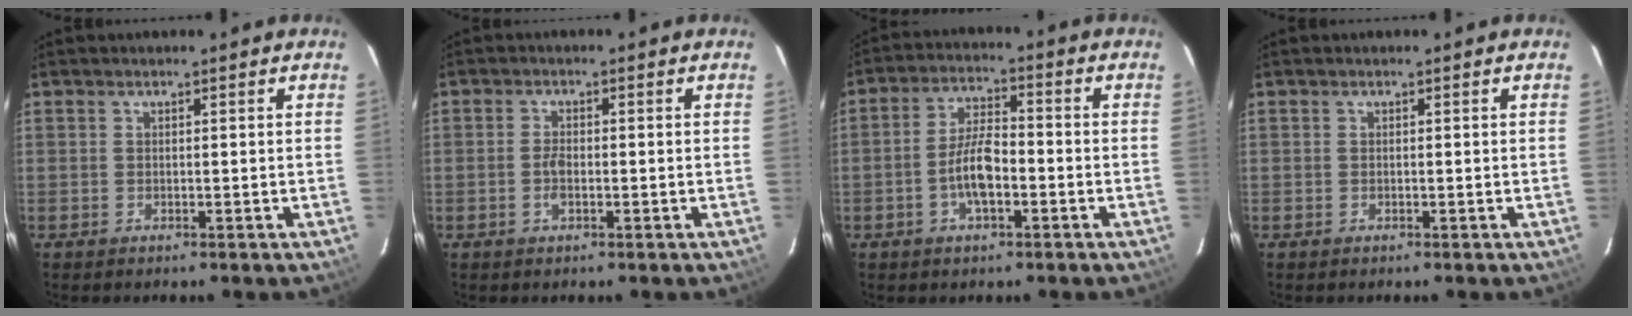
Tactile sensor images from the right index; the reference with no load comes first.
{"total": 2.4, "force": [-0.7, 1.1, 2.0], "torque": [-0.044, 0.001, -0.014]}
{"total": 7.2, "force": [-2.5, 2.6, 6.3], "torque": [-0.129, 0.009, -0.045]}
{"total": 0.0}